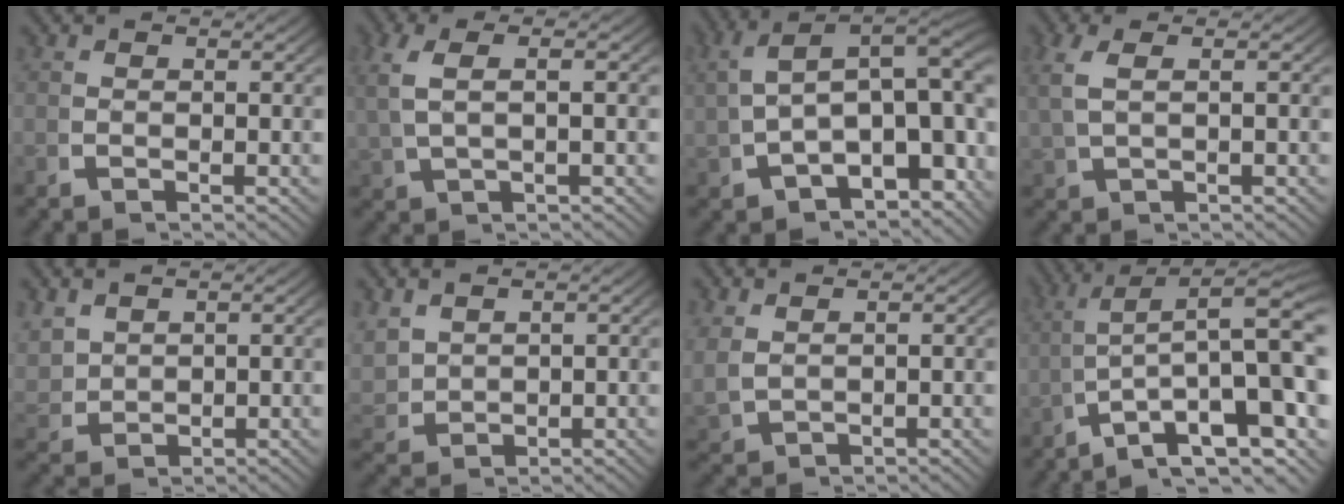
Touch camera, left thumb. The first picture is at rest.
{"total": 3.7, "force": [1.0, 1.1, 3.4], "torque": [-0.078, 0.012, 0.026]}
{"total": 13.2, "force": [-0.2, 8.5, 10.1], "torque": [-0.154, -0.027, 0.006]}
{"total": 2.5, "force": [0.8, 0.7, 2.3], "torque": [-0.058, 0.008, 0.024]}
{"total": 2.9, "force": [1.5, 2.1, 1.4], "torque": [-0.045, -0.008, 0.042]}
{"total": 3.1, "force": [1.3, 2.4, 1.6], "torque": [-0.053, -0.010, 0.042]}
{"total": 2.2, "force": [1.4, 1.3, 1.2], "torque": [-0.034, 0.003, 0.038]}
{"total": 11.9, "force": [-2.7, 5.8, 10.1], "torque": [-0.169, -0.040, -0.021]}